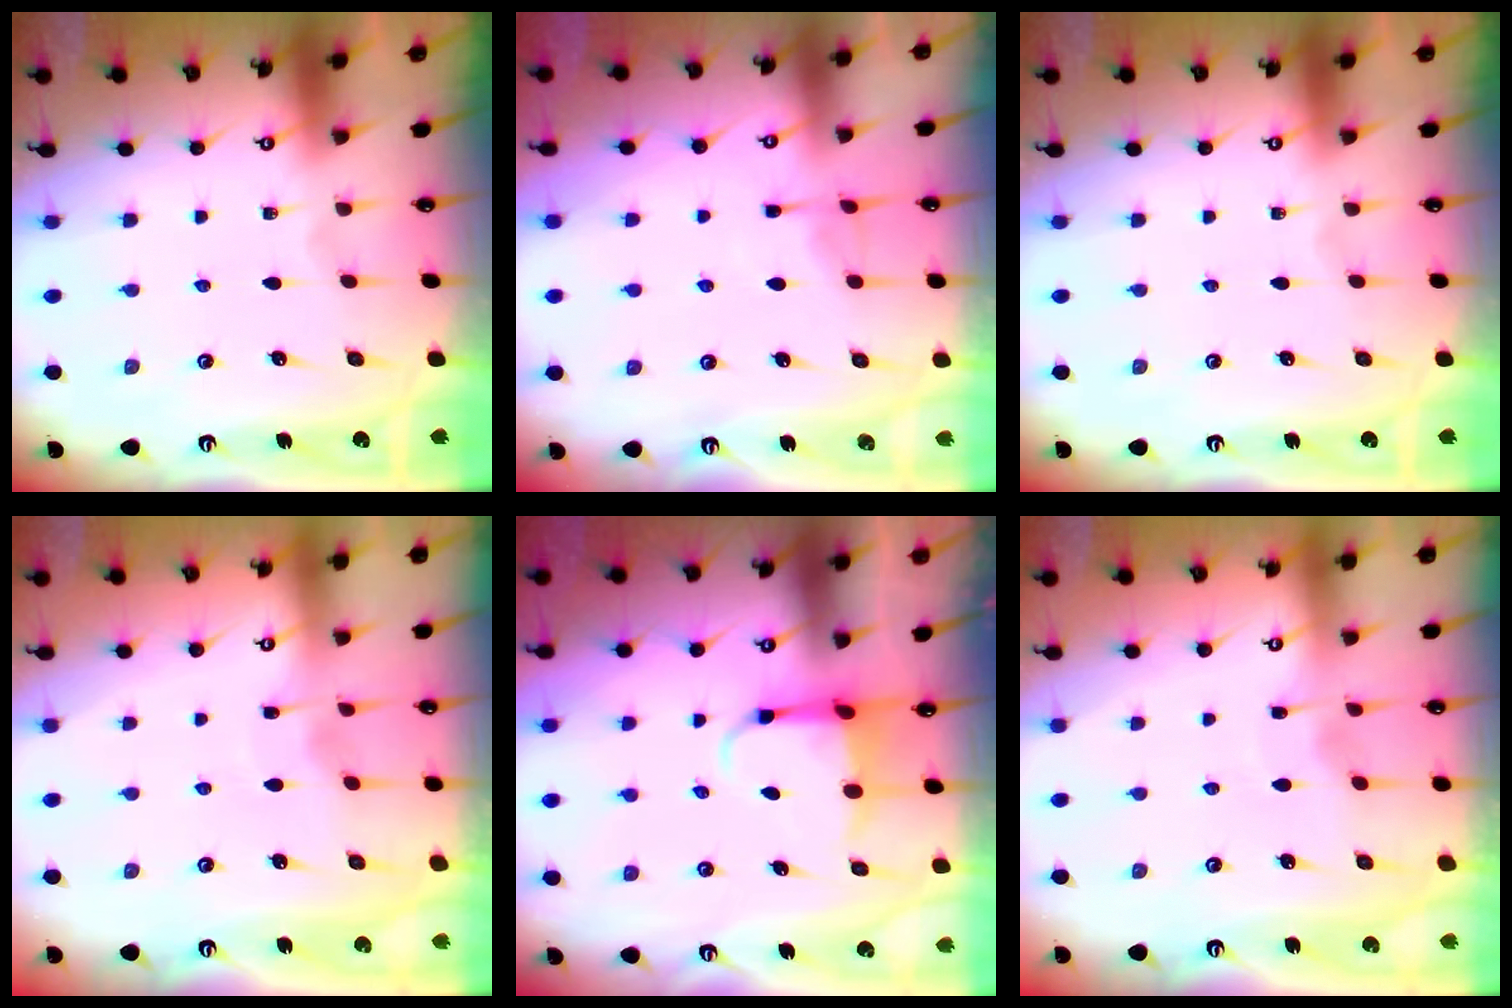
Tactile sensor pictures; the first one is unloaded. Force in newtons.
{"total": 4.4, "press": 4.3, "slide": 0.7}
{"total": 0.0}
{"total": 3.5, "press": 3.5, "slide": 0.5}
{"total": 3.9, "press": 3.8, "slide": 1.1}
{"total": 3.5, "press": 3.5, "slide": 0.5}